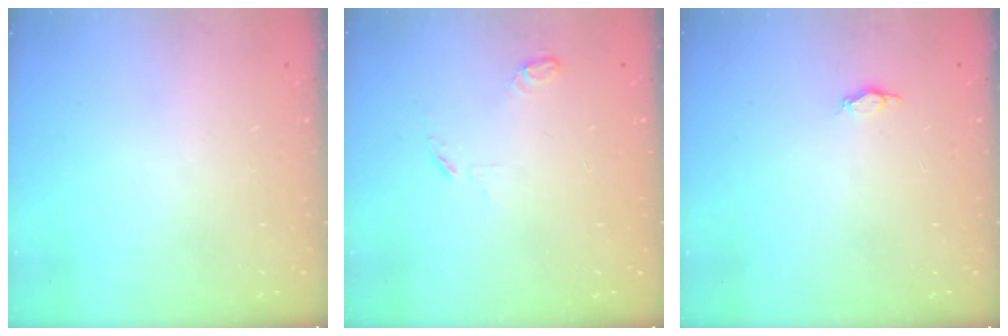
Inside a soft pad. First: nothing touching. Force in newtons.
{"total": 3.7, "press": 3.6, "slide": 0.4}
{"total": 4.0, "press": 3.7, "slide": 1.6}